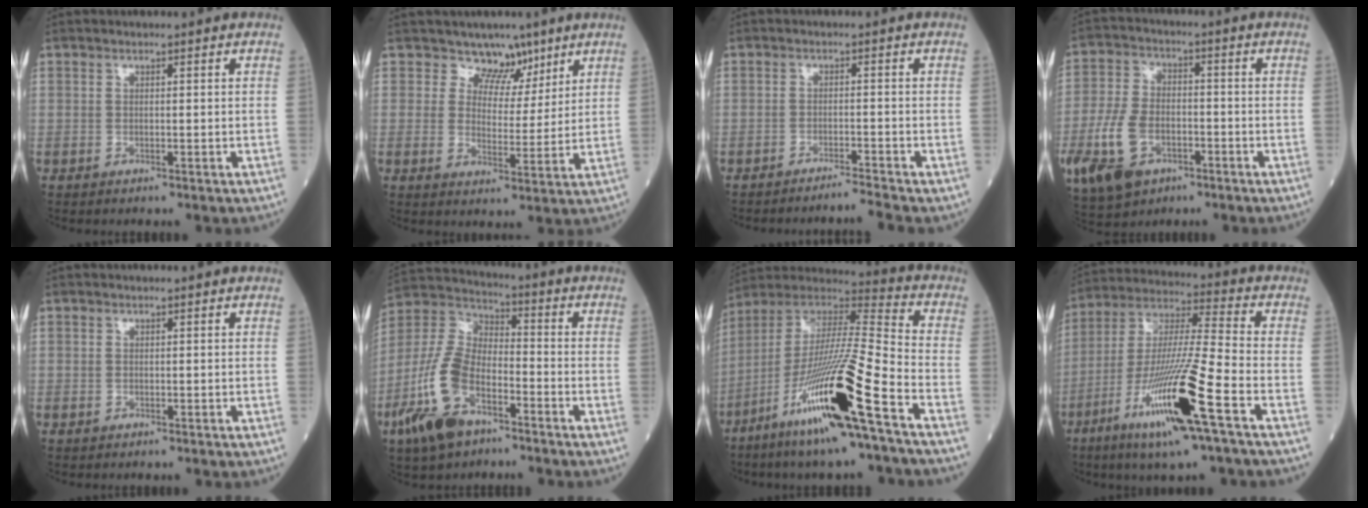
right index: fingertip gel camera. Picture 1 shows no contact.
{"total": 5.6, "force": [4.3, 3.6, 0.4], "torque": [0.007, -0.010, 0.063]}
{"total": 3.1, "force": [-2.6, -1.7, -0.3], "torque": [0.006, -0.009, -0.038]}
{"total": 12.8, "force": [-5.4, 7.8, 8.6], "torque": [-0.200, -0.001, -0.092]}
{"total": 0.0}
{"total": 13.2, "force": [-6.8, 6.1, 9.5], "torque": [-0.228, -0.001, -0.131]}
{"total": 21.8, "force": [-10.6, 0.1, 19.0], "torque": [-0.381, -0.052, -0.203]}
{"total": 17.8, "force": [-8.1, 0.0, 15.8], "torque": [-0.333, -0.030, -0.151]}